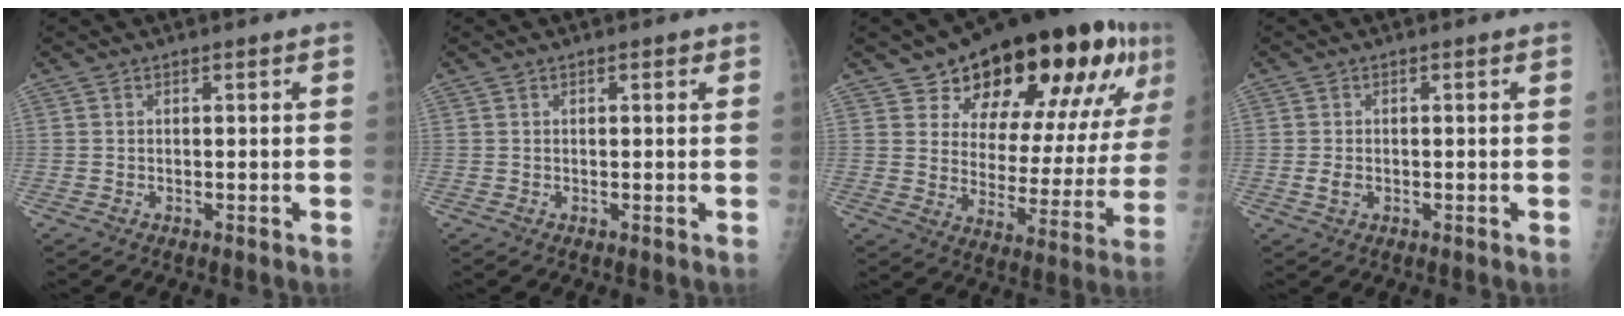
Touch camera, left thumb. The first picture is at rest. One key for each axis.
{"total": 1.1, "fx": 0.5, "fy": 0.6, "fz": 0.7, "tx": -0.003, "ty": 0.001, "tz": 0.004}
{"total": 26.2, "fx": 14.5, "fy": 11.2, "fz": 18.8, "tx": -0.237, "ty": -0.033, "tz": 0.216}
{"total": 2.1, "fx": -0.4, "fy": 1.5, "fz": 1.4, "tx": -0.023, "ty": 0.002, "tz": -0.005}